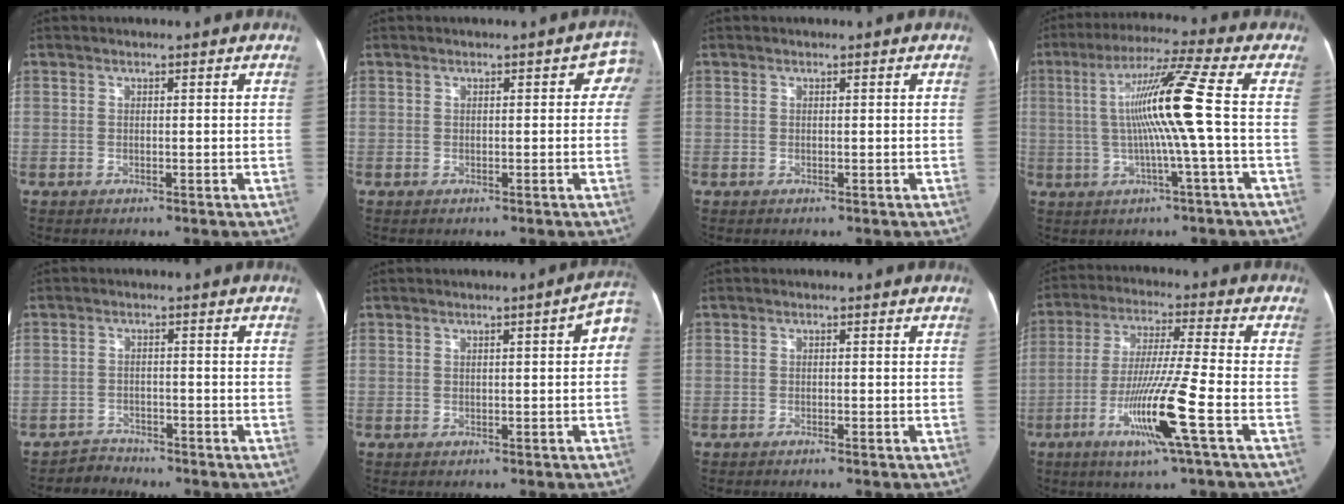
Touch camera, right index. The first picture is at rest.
{"total": 2.8, "force": [0.7, 1.7, 2.1], "torque": [-0.003, 0.013, -0.001]}
{"total": 0.0}
{"total": 11.3, "force": [0.0, -2.1, 11.1], "torque": [-0.204, 0.009, 0.001]}
{"total": 2.8, "force": [-2.2, 0.9, -1.4], "torque": [0.029, -0.002, -0.041]}
{"total": 3.7, "force": [0.6, 0.8, 3.5], "torque": [-0.034, 0.012, 0.001]}
{"total": 0.5, "force": [-0.5, -0.1, 0.1], "torque": [-0.005, -0.001, -0.010]}
{"total": 12.7, "force": [-4.8, -1.4, 11.6], "torque": [-0.225, -0.023, -0.094]}